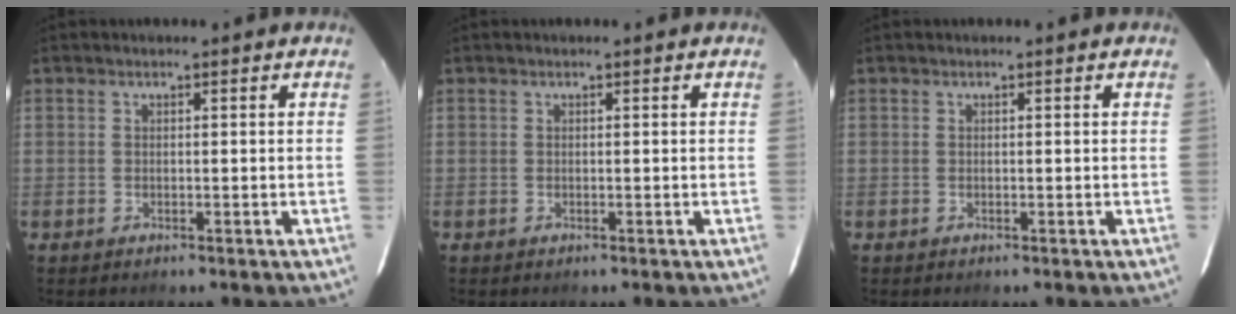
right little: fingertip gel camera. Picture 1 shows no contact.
{"total": 0.0}
{"total": 0.0}